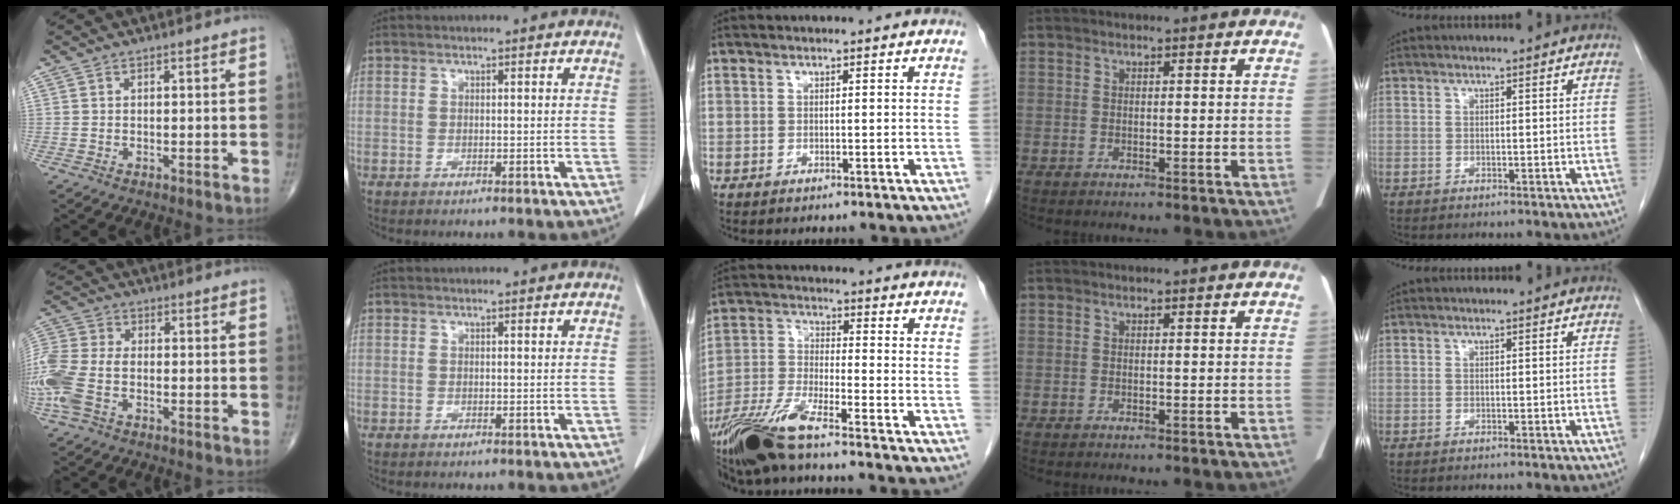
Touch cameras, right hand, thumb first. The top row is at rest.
{"thumb": {"total": 13.9, "force": [-3.7, 8.5, 10.4], "torque": [-0.283, 0.011, -0.073]}, "middle": {"total": 10.6, "force": [-8.3, 0.2, 6.7], "torque": [-0.142, -0.024, -0.162]}}